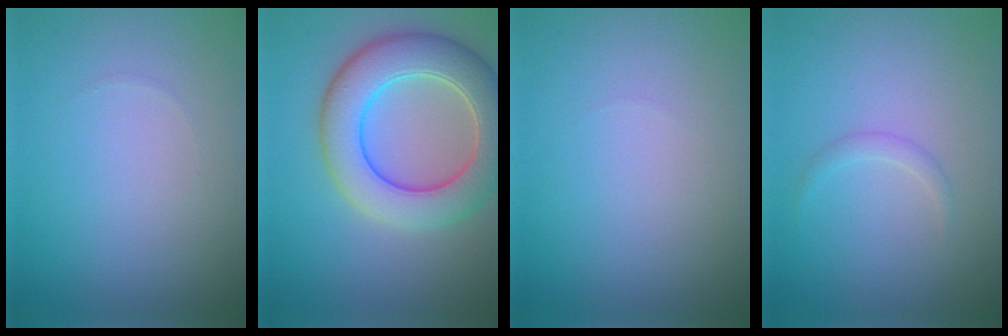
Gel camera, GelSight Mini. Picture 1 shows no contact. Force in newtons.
{"total": 8.3, "press": 8.3, "slide": 0.5}
{"total": 0.0}
{"total": 0.9, "press": 0.9, "slide": 0.0}